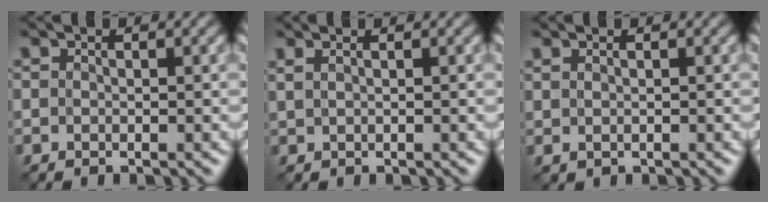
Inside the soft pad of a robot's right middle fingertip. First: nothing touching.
{"total": 1.1, "force": [0.9, -0.2, 0.5], "torque": [-0.012, 0.002, 0.019]}
{"total": 0.6, "force": [0.4, 0.1, 0.4], "torque": [-0.013, -0.001, 0.010]}